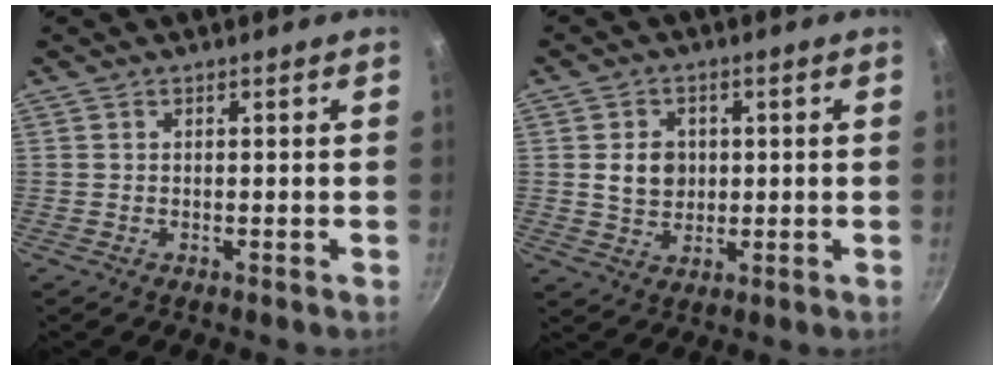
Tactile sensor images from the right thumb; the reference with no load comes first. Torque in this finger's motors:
{"motor_torque": [0.38, 1.37, 0.77, -0.31, 0.15]}